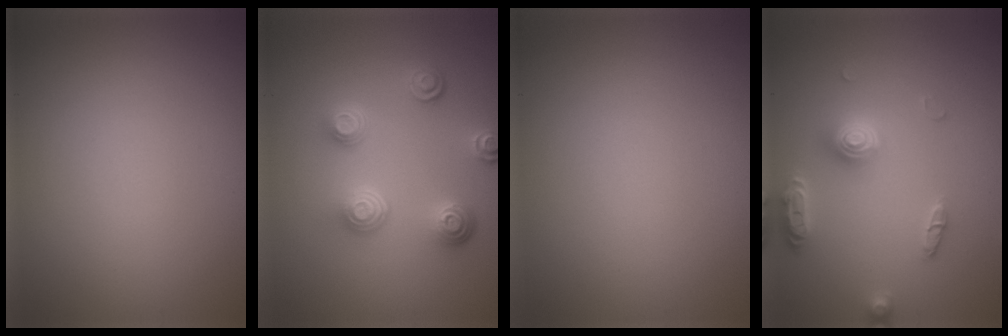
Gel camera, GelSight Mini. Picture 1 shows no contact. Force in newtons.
{"total": 4.3, "press": 3.3, "slide": 2.7}
{"total": 0.0}
{"total": 3.7, "press": 3.6, "slide": 0.4}